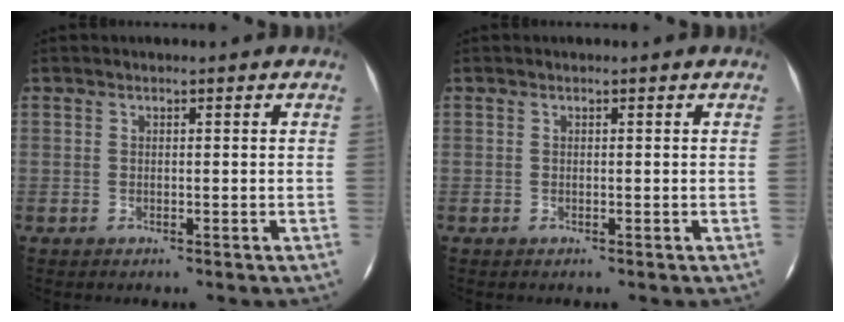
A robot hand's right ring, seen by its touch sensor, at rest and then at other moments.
{"total": 0.0}